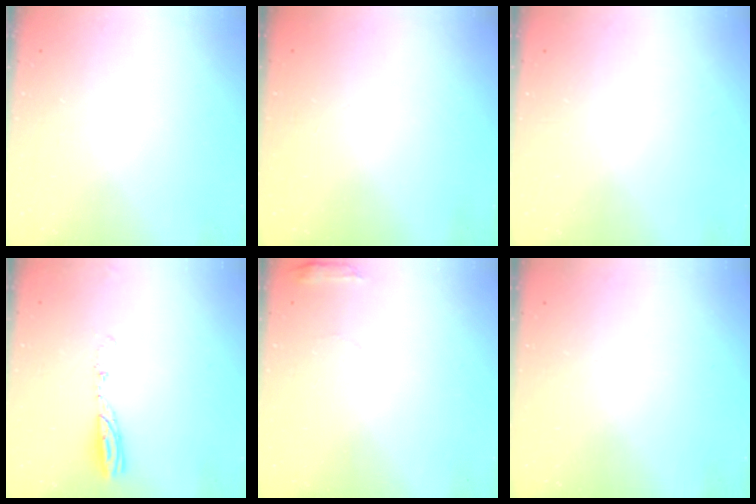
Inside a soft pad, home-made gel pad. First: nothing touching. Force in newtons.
{"total": 0.0}
{"total": 0.0}
{"total": 4.5, "press": 4.3, "slide": 1.0}
{"total": 5.2, "press": 5.0, "slide": 1.3}
{"total": 0.0}